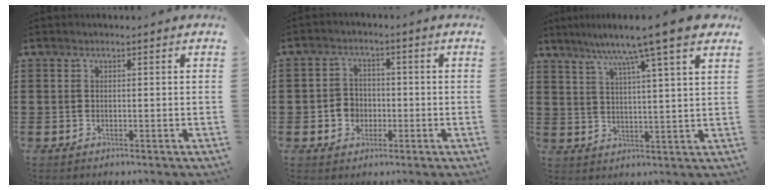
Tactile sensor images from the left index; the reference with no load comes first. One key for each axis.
{"total": 3.6, "fx": -1.0, "fy": 3.2, "fz": 1.3, "tx": -0.034, "ty": 0.005, "tz": -0.023}
{"total": 9.2, "fx": 7.2, "fy": -1.0, "fz": 5.8, "tx": -0.120, "ty": -0.034, "tz": 0.111}